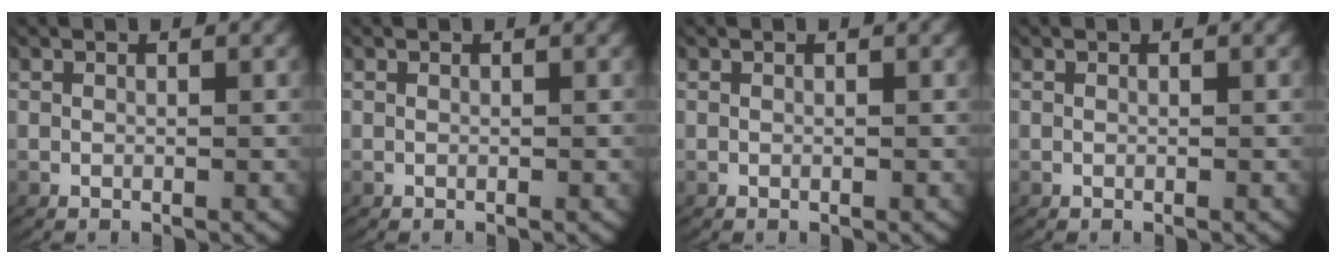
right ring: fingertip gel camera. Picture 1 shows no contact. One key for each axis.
{"total": 0.0}
{"total": 0.0}
{"total": 0.0}